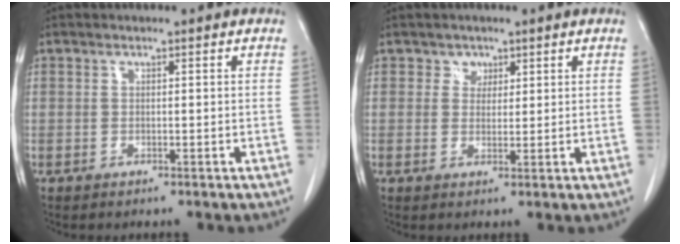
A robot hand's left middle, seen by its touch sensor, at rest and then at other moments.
{"total": 1.9, "force": [1.1, 1.5, 0.2], "torque": [0.002, -0.003, 0.015]}